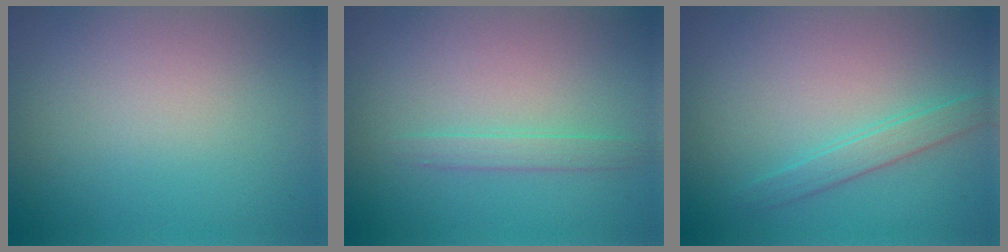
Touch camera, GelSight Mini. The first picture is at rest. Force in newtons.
{"total": 1.4, "press": 1.4, "slide": 0.0}
{"total": 1.8, "press": 1.8, "slide": 0.1}